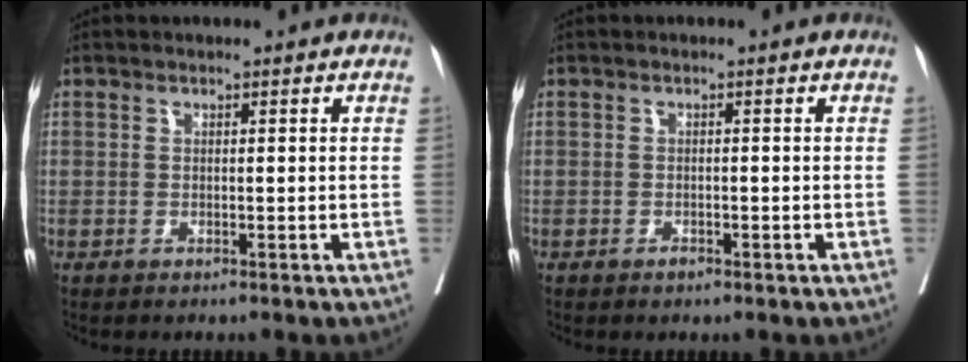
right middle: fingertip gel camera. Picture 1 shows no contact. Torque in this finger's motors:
{"motor_torque": [-0.03, 0.03, -0.01, 0.01]}